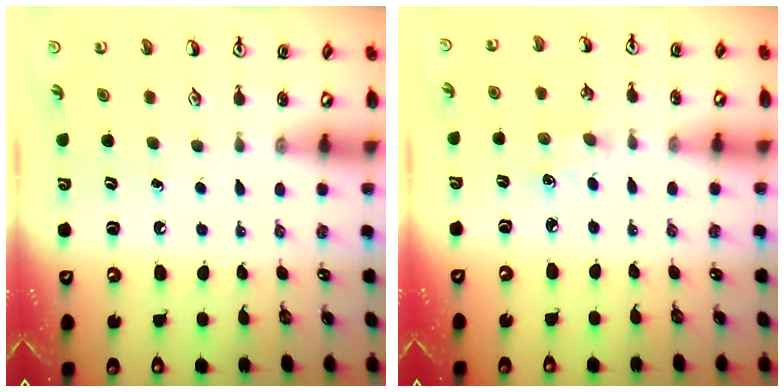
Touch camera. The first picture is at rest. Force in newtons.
{"total": 3.0, "press": 2.9, "slide": 0.4}